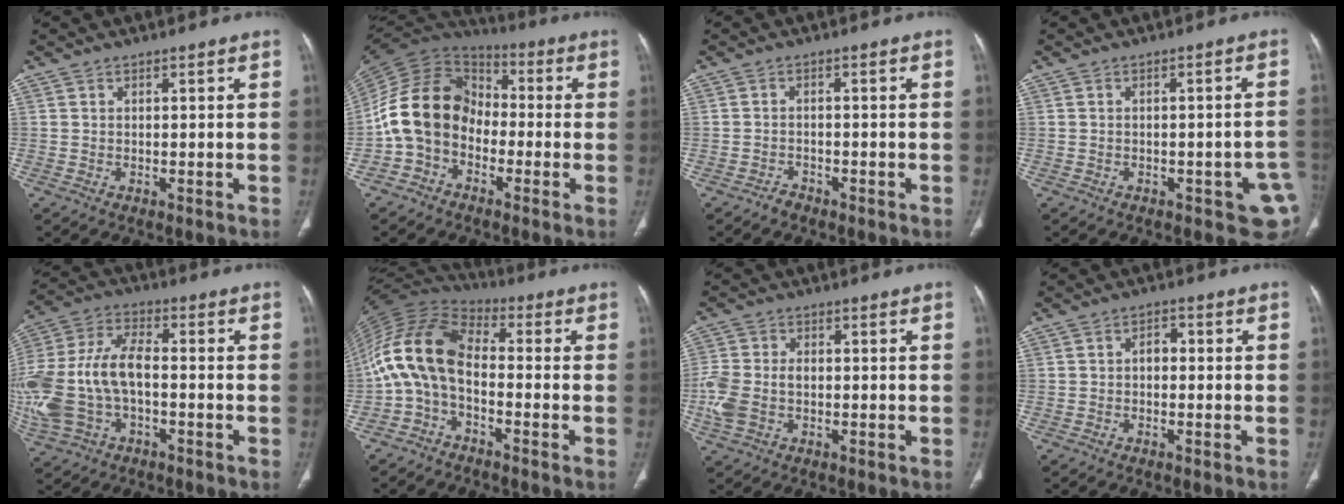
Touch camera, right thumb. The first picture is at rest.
{"total": 14.5, "force": [-3.4, 11.1, 8.6], "torque": [-0.152, 0.057, -0.079]}
{"total": 1.6, "force": [-1.4, 0.8, 0.1], "torque": [-0.007, 0.006, -0.025]}
{"total": 7.6, "force": [-2.6, 3.2, 6.3], "torque": [-0.058, 0.009, -0.027]}
{"total": 18.3, "force": [-2.7, 10.5, 14.7], "torque": [-0.343, 0.025, -0.044]}
{"total": 13.8, "force": [-2.5, 7.8, 11.1], "torque": [-0.218, 0.059, -0.063]}
{"total": 7.7, "force": [-1.3, 5.4, 5.3], "torque": [-0.134, 0.017, -0.025]}
{"total": 2.4, "force": [-0.4, 1.7, 1.7], "torque": [-0.018, 0.012, -0.012]}